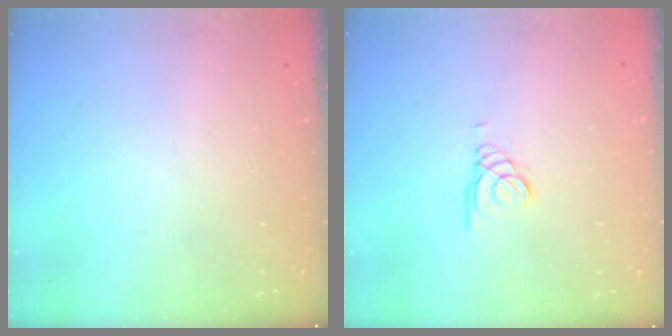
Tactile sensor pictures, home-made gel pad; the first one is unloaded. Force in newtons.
{"total": 1.5, "press": 1.5, "slide": 0.1}